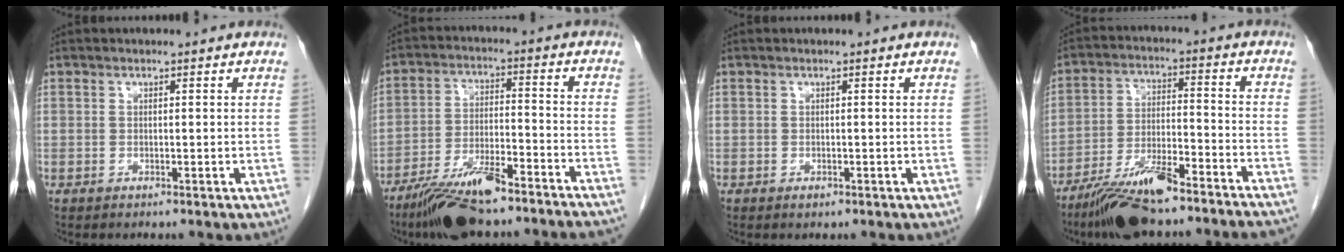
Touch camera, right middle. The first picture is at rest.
{"total": 14.8, "force": [-12.1, 1.3, 8.4], "torque": [-0.133, -0.008, -0.203]}
{"total": 0.5, "force": [-0.3, 0.3, 0.3], "torque": [-0.004, 0.001, -0.003]}
{"total": 16.0, "force": [-13.2, 1.0, 8.9], "torque": [-0.135, -0.006, -0.221]}